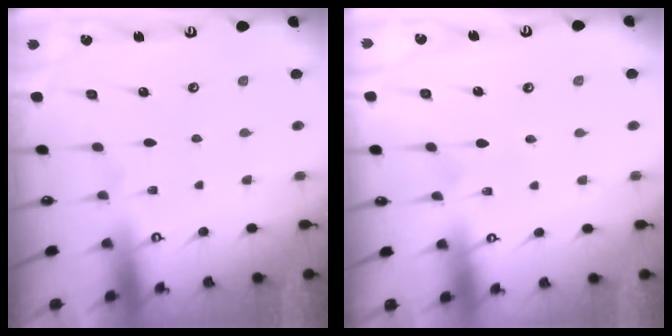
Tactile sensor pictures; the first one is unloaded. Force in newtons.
{"total": 3.8, "press": 3.8, "slide": 0.4}